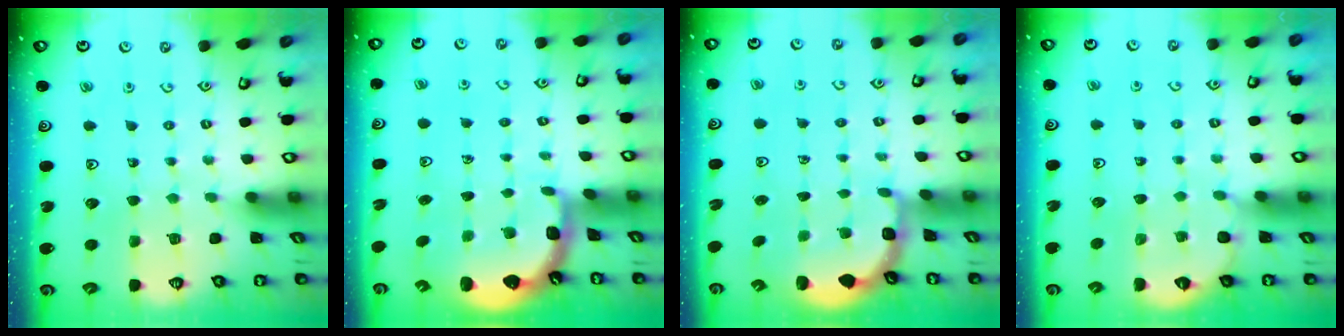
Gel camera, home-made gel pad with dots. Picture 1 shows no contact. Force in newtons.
{"total": 2.4, "press": 1.7, "slide": 1.7}
{"total": 2.5, "press": 1.9, "slide": 1.6}
{"total": 3.3, "press": 3.2, "slide": 0.3}